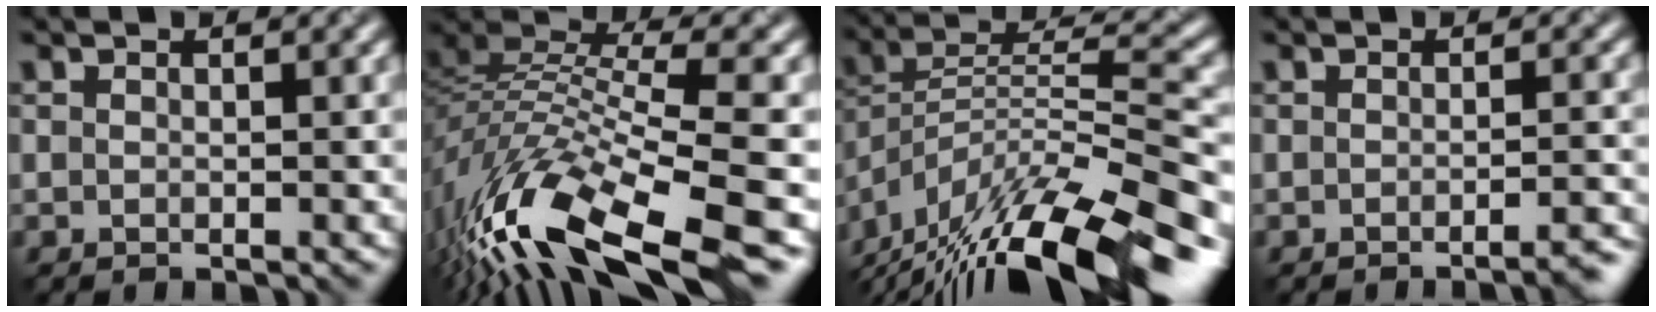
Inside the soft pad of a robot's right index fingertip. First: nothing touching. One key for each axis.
{"total": 13.3, "fx": -7.4, "fy": 3.9, "fz": 10.3, "tx": -0.217, "ty": 0.017, "tz": -0.132}
{"total": 15.7, "fx": -11.4, "fy": 4.2, "fz": 9.9, "tx": -0.189, "ty": 0.020, "tz": -0.189}
{"total": 2.7, "fx": -2.1, "fy": 0.6, "fz": 1.6, "tx": -0.011, "ty": 0.006, "tz": -0.034}